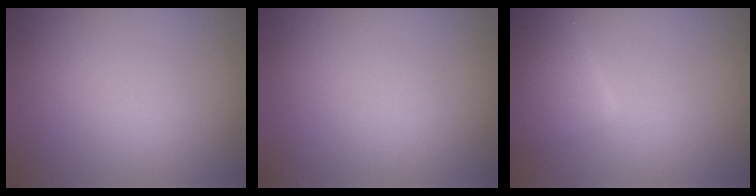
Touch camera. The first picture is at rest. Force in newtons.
{"total": 0.0}
{"total": 3.5, "press": 3.5, "slide": 0.2}